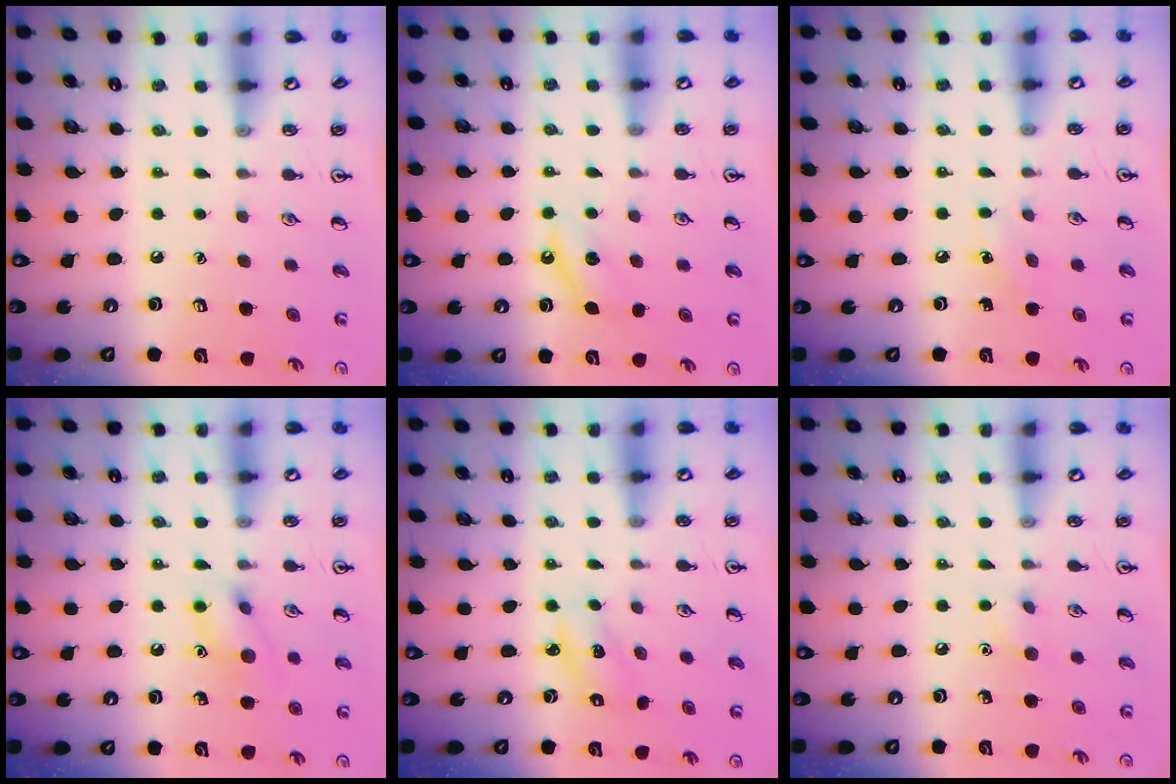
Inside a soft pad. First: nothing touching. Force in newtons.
{"total": 4.6, "press": 4.5, "slide": 1.3}
{"total": 5.7, "press": 5.5, "slide": 1.6}
{"total": 10.0, "press": 10.0, "slide": 0.6}
{"total": 2.2, "press": 2.1, "slide": 0.7}
{"total": 5.6, "press": 5.3, "slide": 1.7}